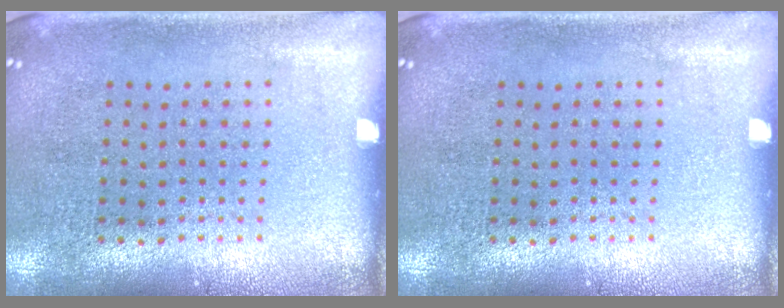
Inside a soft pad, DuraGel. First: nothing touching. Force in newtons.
{"total": 0.0}